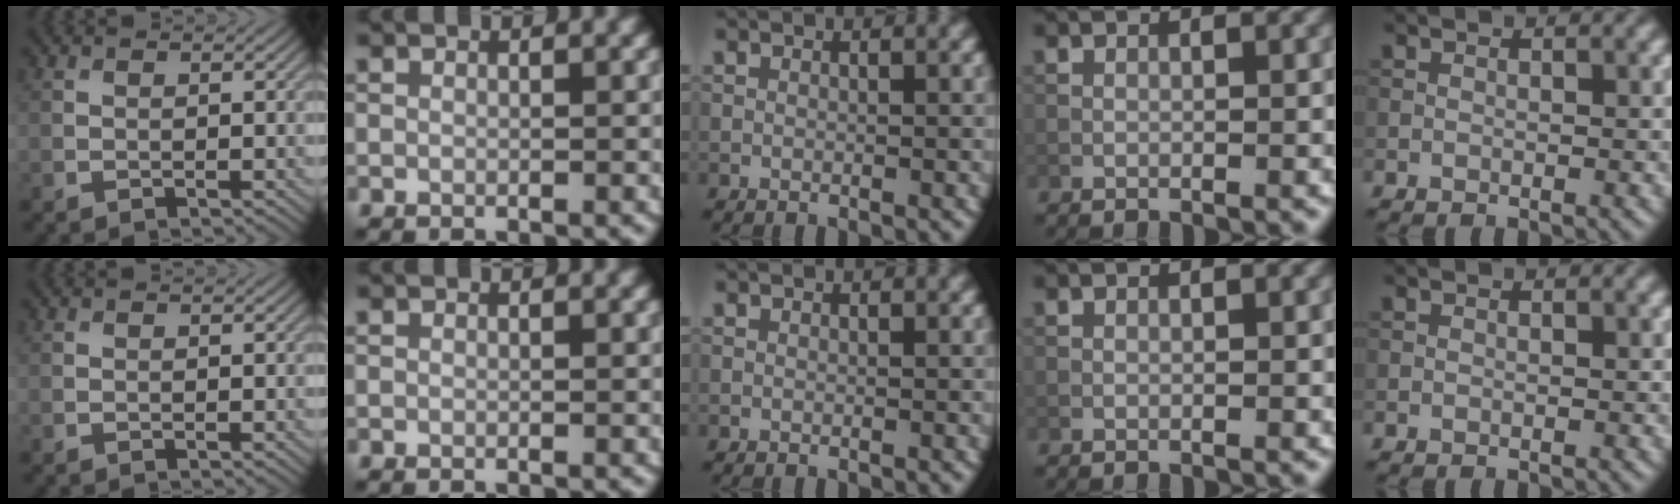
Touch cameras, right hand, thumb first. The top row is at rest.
{}